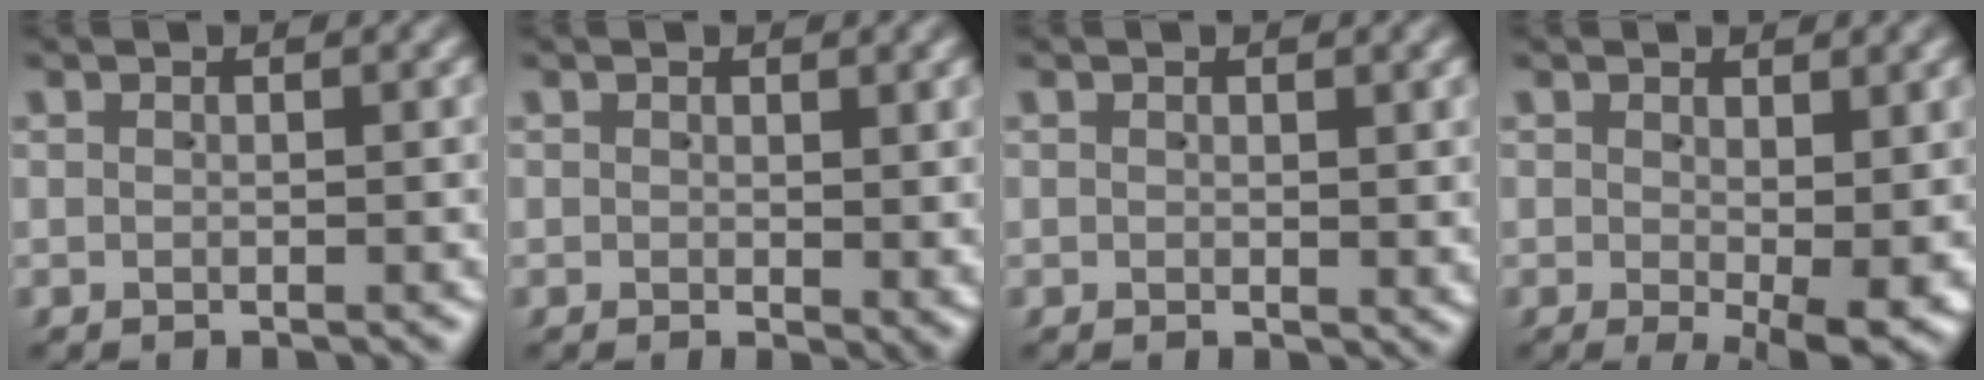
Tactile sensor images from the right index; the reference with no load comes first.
{"total": 1.3, "force": [0.3, 0.6, 1.1], "torque": [-0.005, -0.005, 0.007]}
{"total": 0.9, "force": [0.4, 0.6, 0.5], "torque": [-0.001, -0.002, 0.008]}
{"total": 4.4, "force": [-0.8, 1.1, 4.2], "torque": [-0.054, -0.019, -0.004]}